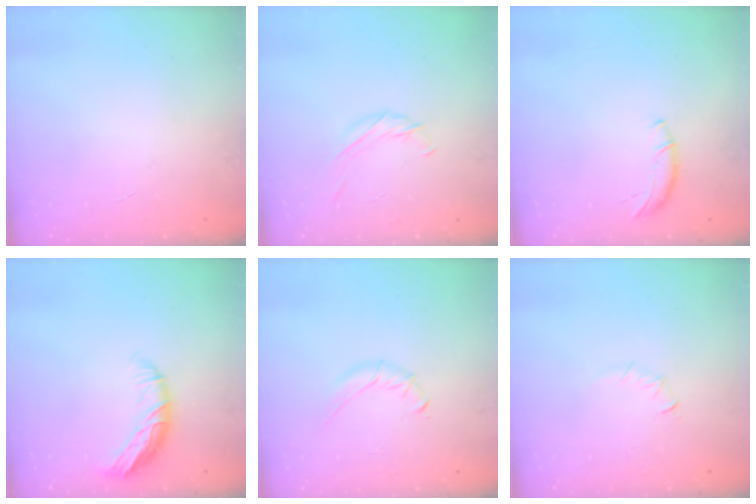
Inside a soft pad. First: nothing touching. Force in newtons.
{"total": 7.5, "press": 7.2, "slide": 2.1}
{"total": 4.8, "press": 4.8, "slide": 0.3}
{"total": 10.2, "press": 10.2, "slide": 0.1}
{"total": 4.9, "press": 4.7, "slide": 1.3}
{"total": 3.5, "press": 3.3, "slide": 1.2}